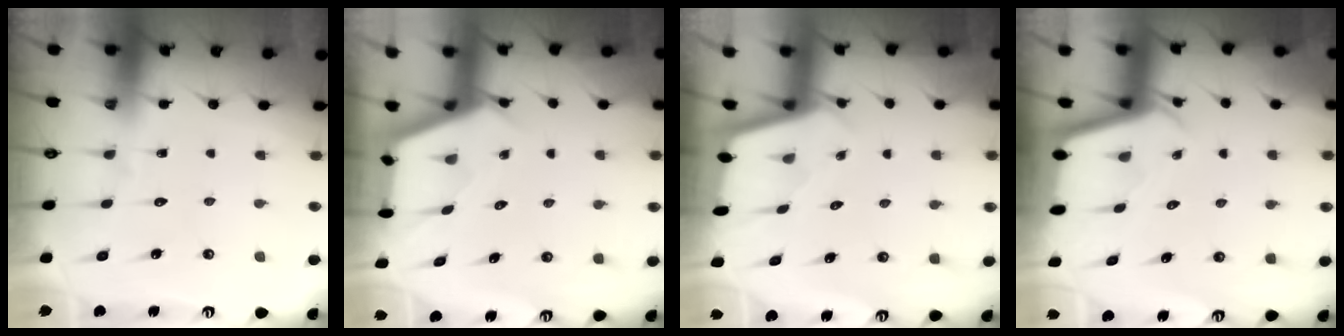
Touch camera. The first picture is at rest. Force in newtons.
{"total": 2.5, "press": 2.5, "slide": 0.3}
{"total": 1.9, "press": 1.9, "slide": 0.2}
{"total": 2.3, "press": 2.3, "slide": 0.0}